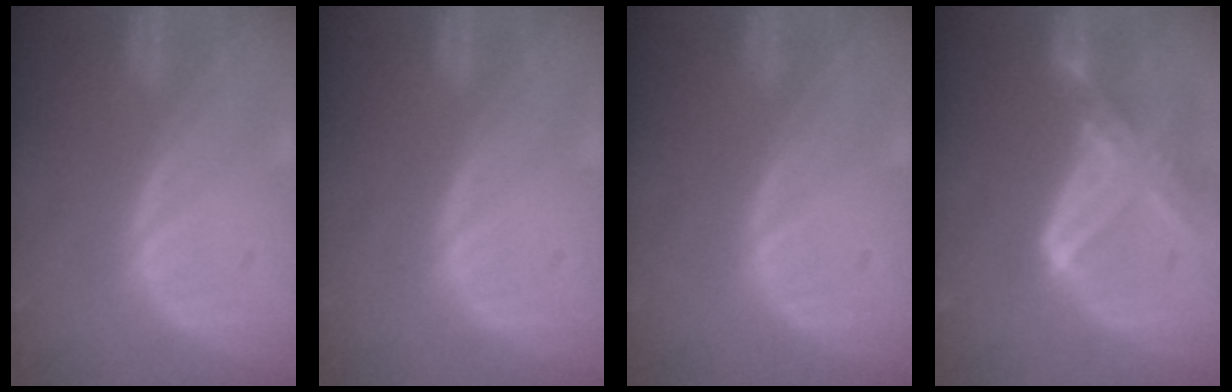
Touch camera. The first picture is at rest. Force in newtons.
{"total": 0.0}
{"total": 0.0}
{"total": 7.8, "press": 6.9, "slide": 3.6}